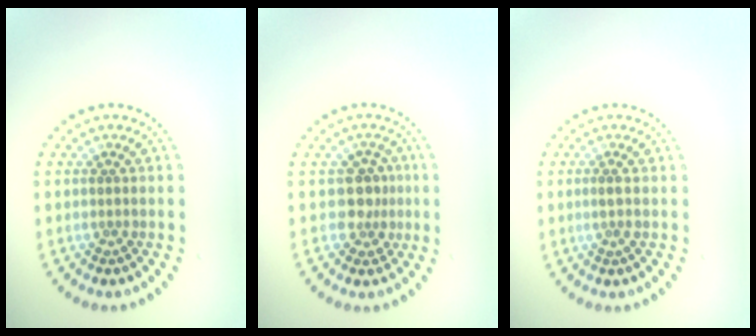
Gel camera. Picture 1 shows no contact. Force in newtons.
{"total": 2.5, "press": 2.1, "slide": 1.3}
{"total": 0.7, "press": 0.4, "slide": 0.6}